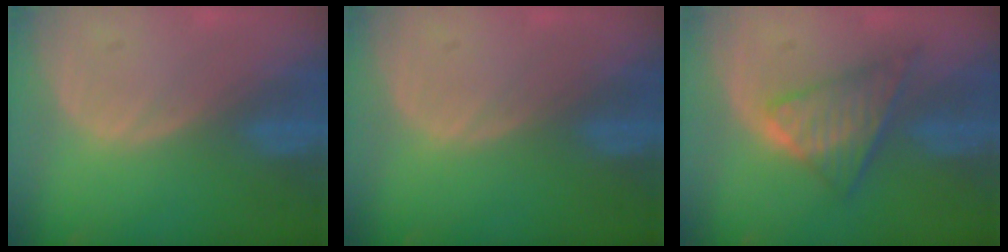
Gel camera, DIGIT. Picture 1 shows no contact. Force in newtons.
{"total": 0.0}
{"total": 6.9, "press": 6.1, "slide": 3.2}